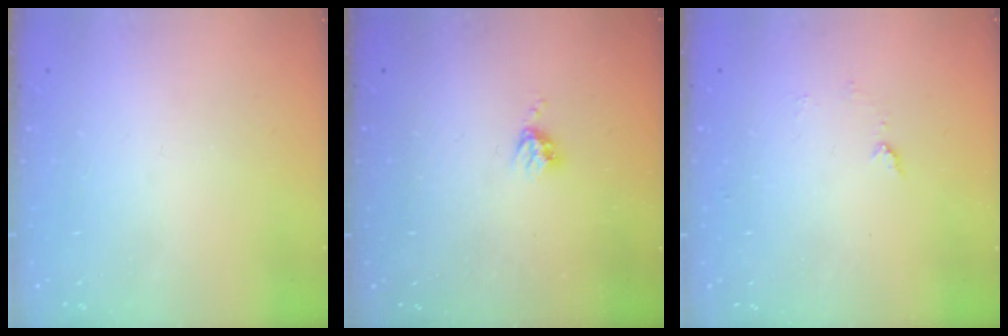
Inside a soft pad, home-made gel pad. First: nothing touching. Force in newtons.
{"total": 3.8, "press": 3.8, "slide": 0.5}
{"total": 5.2, "press": 5.1, "slide": 0.6}